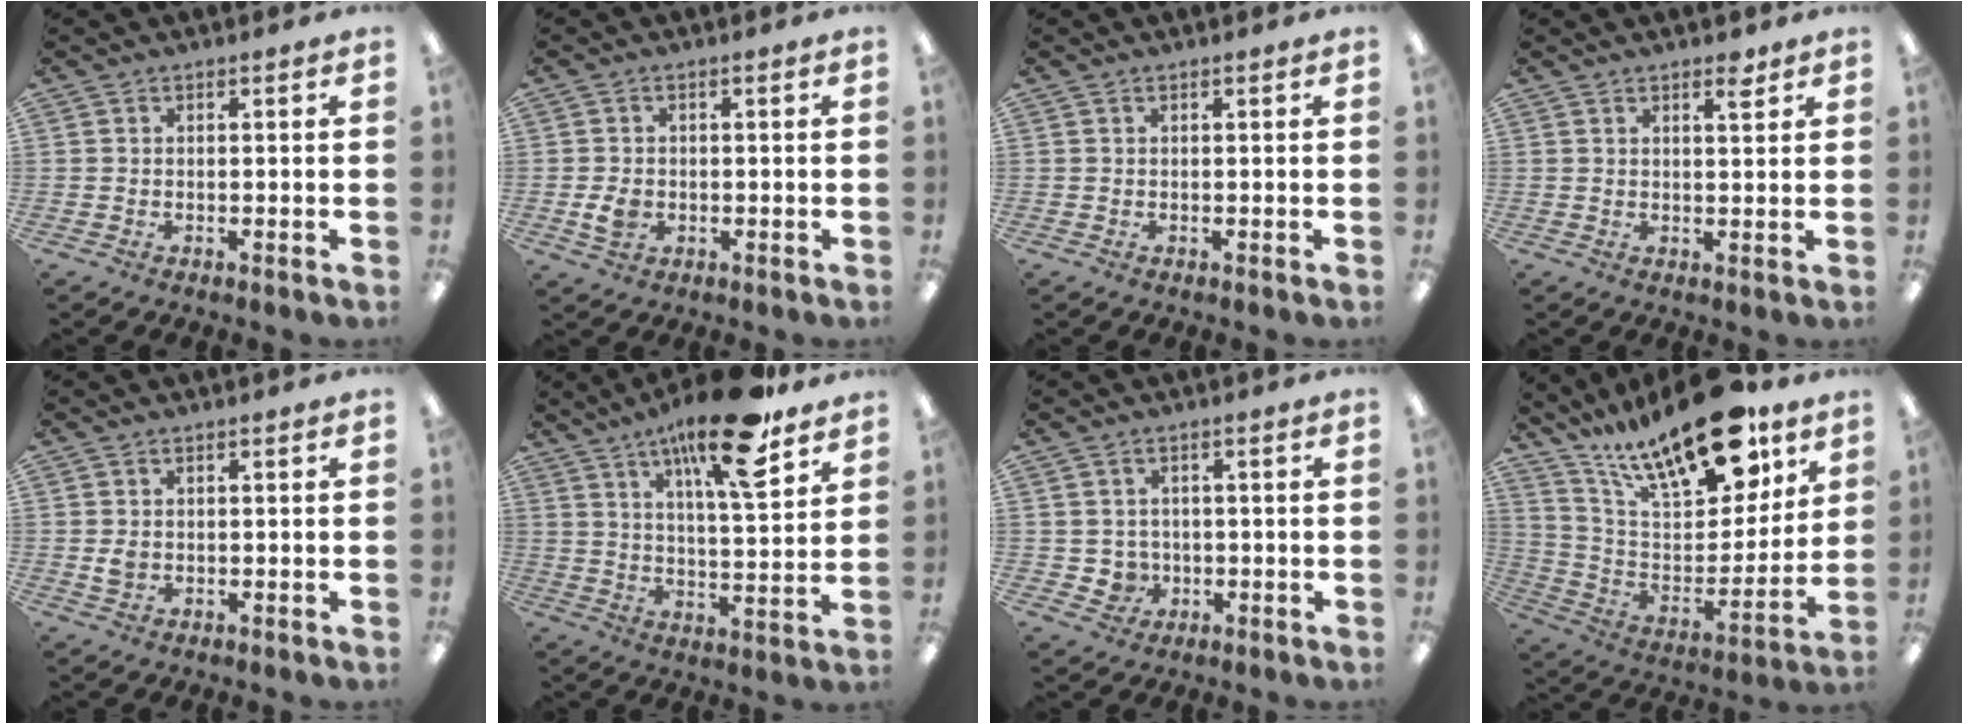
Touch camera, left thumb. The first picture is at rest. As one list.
[{"total": 3.6, "force": [-0.6, 2.7, 2.3], "torque": [-0.037, -0.001, -0.011]}, {"total": 0.0}, {"total": 3.5, "force": [2.6, 1.0, 2.0], "torque": [-0.021, -0.013, 0.041]}, {"total": 2.1, "force": [0.3, 1.6, 1.3], "torque": [-0.018, 0.000, 0.003]}, {"total": 17.8, "force": [11.7, 4.7, 12.5], "torque": [-0.202, -0.054, 0.184]}, {"total": 3.5, "force": [-0.1, 3.4, 0.9], "torque": [-0.021, -0.001, -0.003]}, {"total": 23.8, "force": [16.7, 9.3, 14.3], "torque": [-0.232, -0.099, 0.285]}]